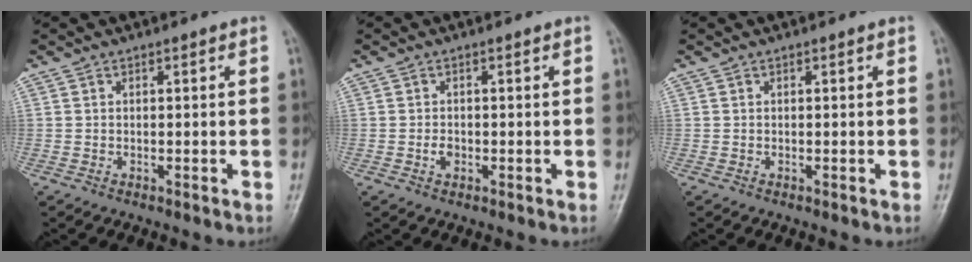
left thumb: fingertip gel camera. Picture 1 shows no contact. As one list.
[{"total": 1.4, "force": [-0.4, 1.0, 0.9], "torque": [-0.013, 0.002, -0.007]}, {"total": 0.0}]